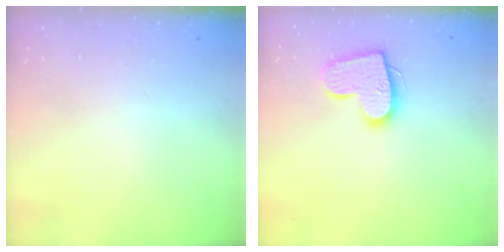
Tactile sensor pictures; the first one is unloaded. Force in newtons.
{"total": 14.2, "press": 14.2, "slide": 1.0}